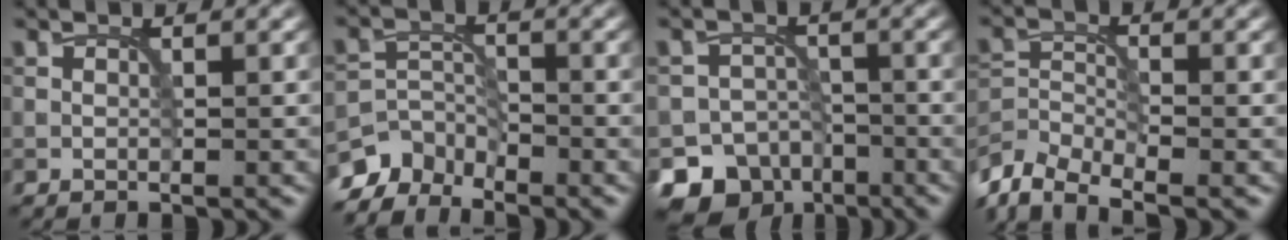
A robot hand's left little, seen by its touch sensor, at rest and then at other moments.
{"total": 4.4, "force": [-3.9, 1.8, 0.6], "torque": [-0.001, -0.006, -0.080]}
{"total": 8.6, "force": [-6.0, 5.9, 1.5], "torque": [-0.002, -0.013, -0.093]}
{"total": 5.6, "force": [-4.6, 1.8, 2.6], "torque": [-0.051, -0.010, -0.096]}